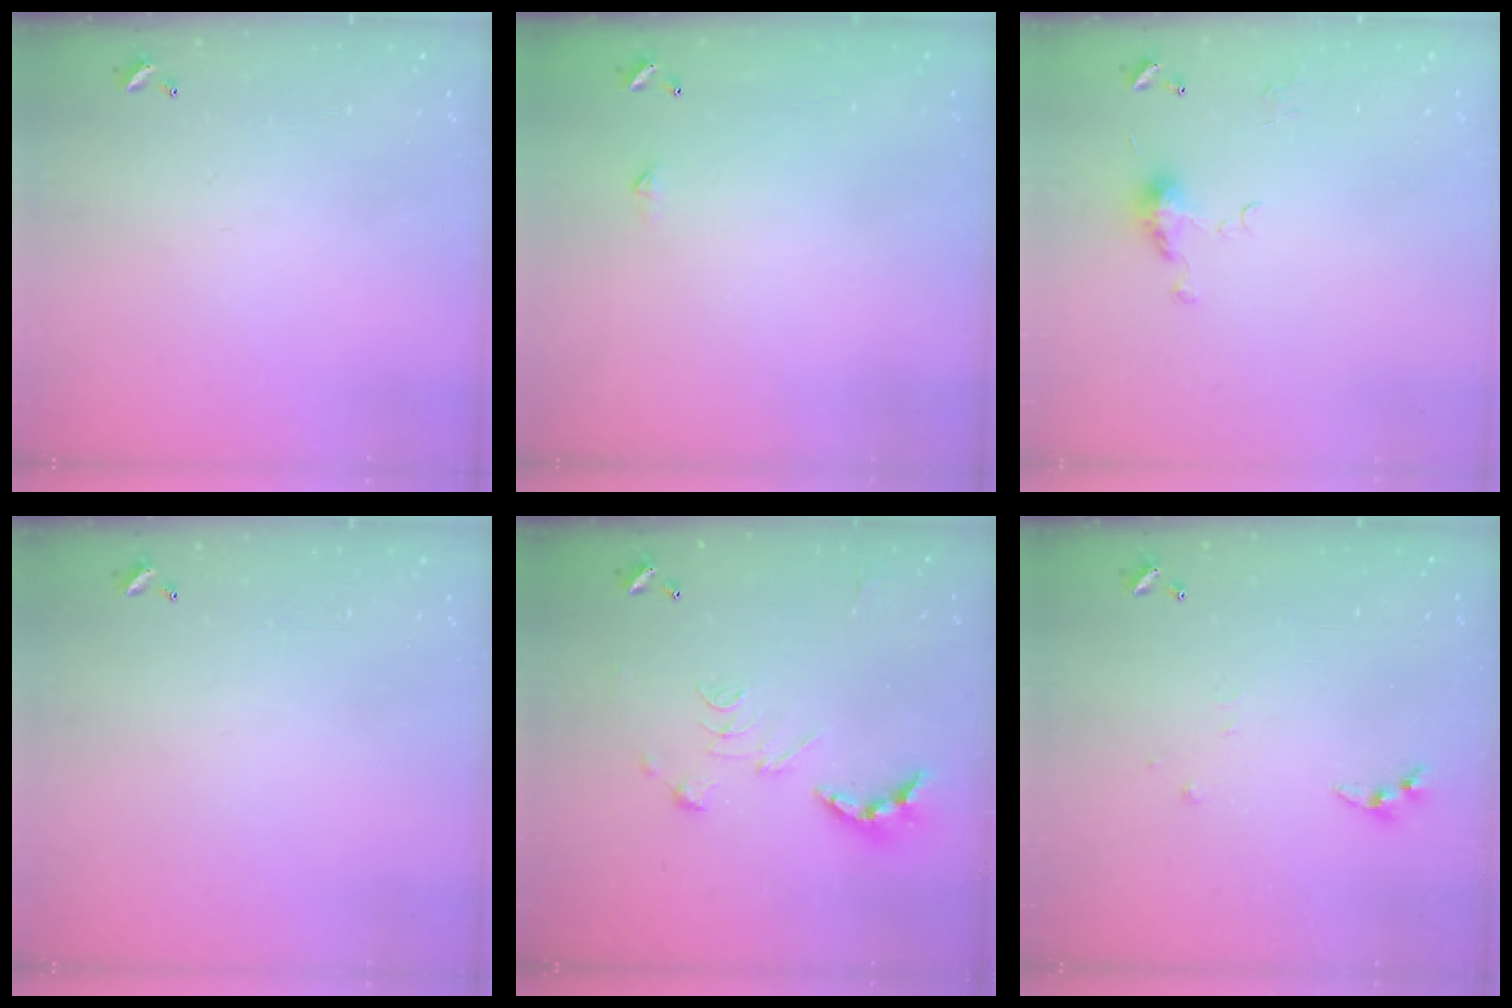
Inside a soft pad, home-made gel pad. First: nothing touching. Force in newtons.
{"total": 2.3, "press": 2.3, "slide": 0.4}
{"total": 5.0, "press": 5.0, "slide": 0.7}
{"total": 0.0}
{"total": 2.5, "press": 2.0, "slide": 1.5}
{"total": 4.9, "press": 4.9, "slide": 0.4}